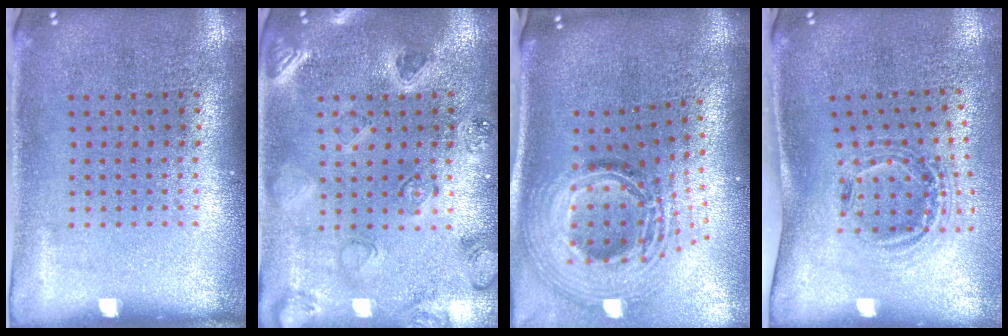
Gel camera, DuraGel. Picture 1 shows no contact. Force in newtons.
{"total": 0.8, "press": 0.7, "slide": 0.3}
{"total": 2.7, "press": 1.8, "slide": 2.0}
{"total": 1.2, "press": 1.0, "slide": 0.5}